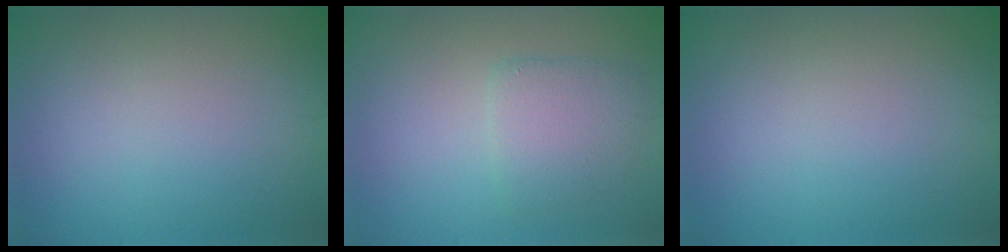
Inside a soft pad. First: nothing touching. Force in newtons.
{"total": 2.9, "press": 2.9, "slide": 0.3}
{"total": 0.0}